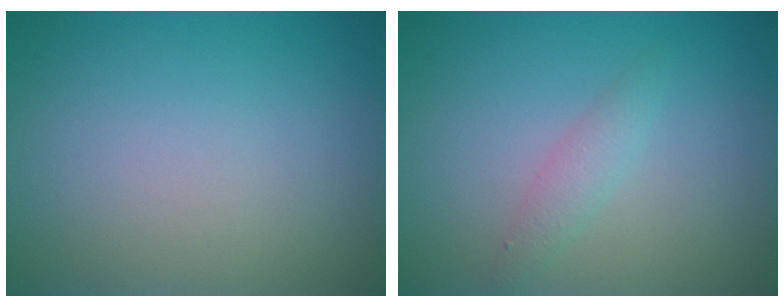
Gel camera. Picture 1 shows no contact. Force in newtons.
{"total": 1.5, "press": 1.5, "slide": 0.0}